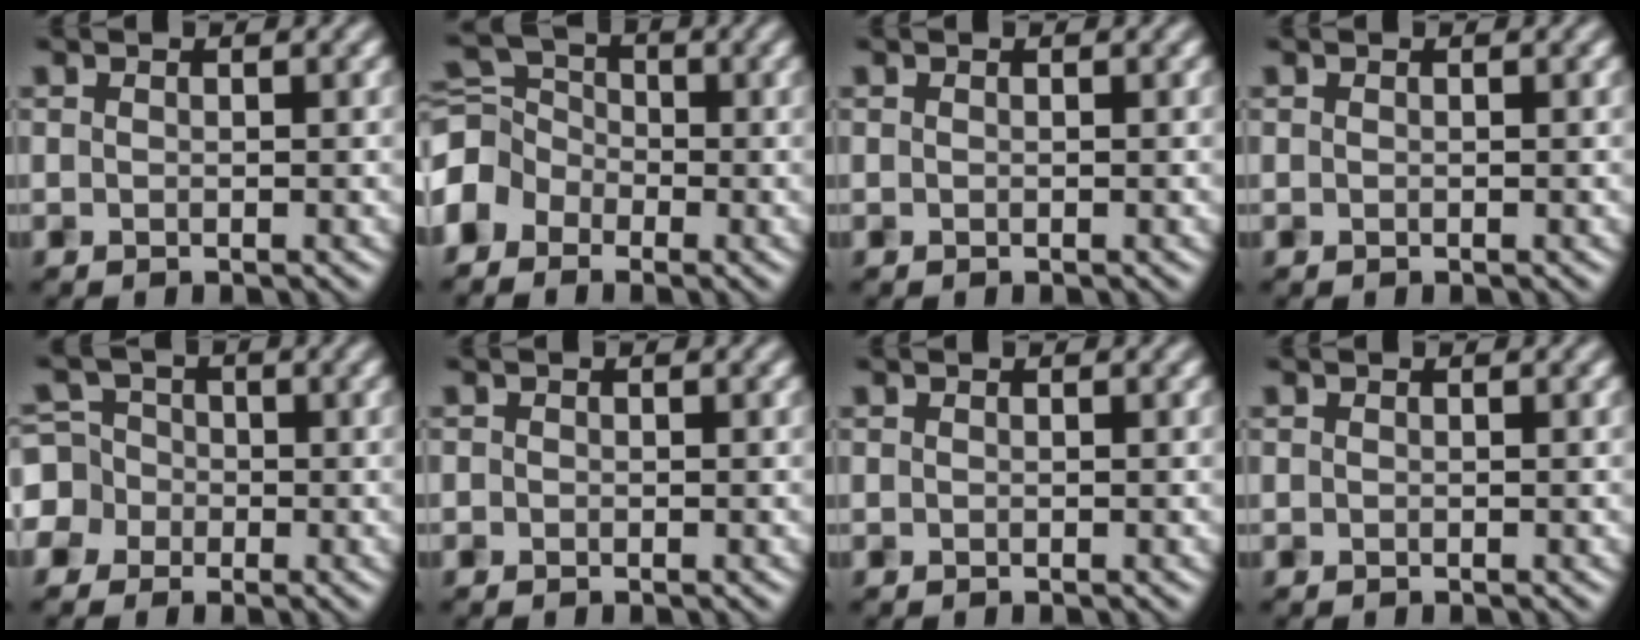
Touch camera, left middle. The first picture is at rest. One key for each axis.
{"total": 4.1, "fx": -2.6, "fy": 2.9, "fz": 1.2, "tx": -0.030, "ty": 0.017, "tz": -0.065}
{"total": 0.0}
{"total": 0.0}
{"total": 5.3, "fx": -1.7, "fy": 5.0, "fz": 0.8, "tx": -0.021, "ty": 0.022, "tz": -0.057}
{"total": 0.6, "fx": -0.4, "fy": -0.2, "fz": -0.4, "tx": 0.001, "ty": 0.002, "tz": -0.002}
{"total": 0.0}
{"total": 0.0}